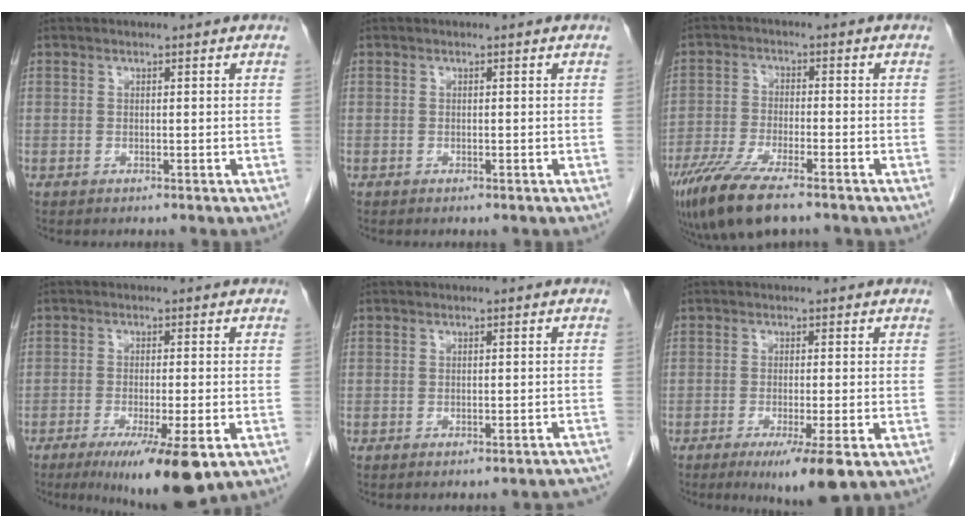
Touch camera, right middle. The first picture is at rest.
{"total": 0.0}
{"total": 11.0, "force": [-7.9, 2.4, 7.4], "torque": [-0.134, -0.026, -0.137]}
{"total": 10.6, "force": [-6.1, 0.8, 8.6], "torque": [-0.130, -0.028, -0.092]}
{"total": 6.9, "force": [-6.6, 0.7, 1.8], "torque": [-0.007, 0.006, -0.068]}
{"total": 6.7, "force": [-3.8, 0.0, 5.5], "torque": [-0.086, -0.022, -0.058]}